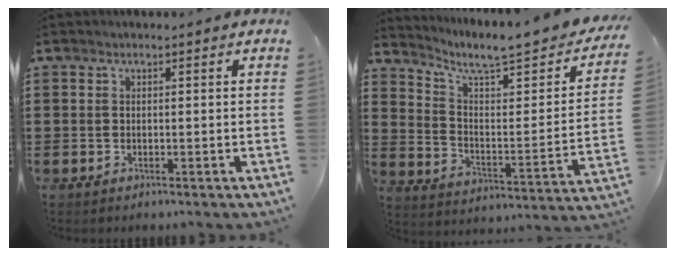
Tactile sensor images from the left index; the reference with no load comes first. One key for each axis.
{"total": 6.4, "fx": 5.4, "fy": 0.7, "fz": 3.4, "tx": -0.086, "ty": -0.047, "tz": 0.085}